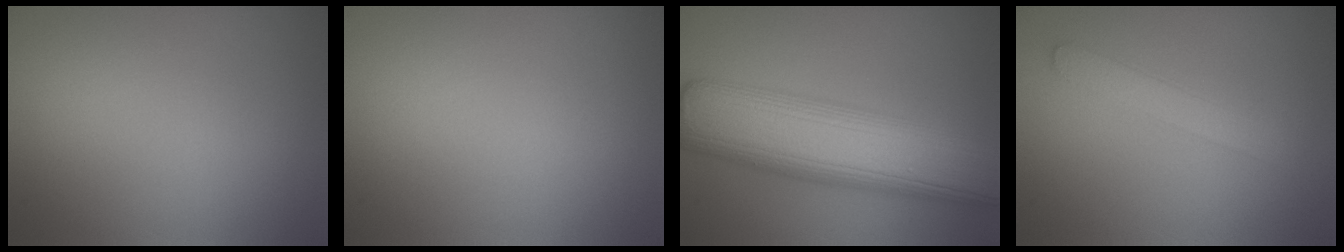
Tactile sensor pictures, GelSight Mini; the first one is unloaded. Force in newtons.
{"total": 0.0}
{"total": 11.9, "press": 11.9, "slide": 0.2}
{"total": 1.7, "press": 1.7, "slide": 0.1}